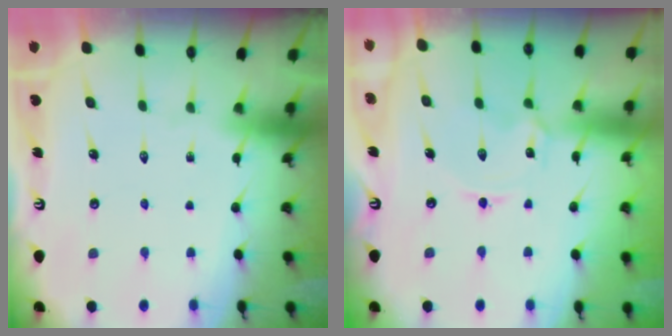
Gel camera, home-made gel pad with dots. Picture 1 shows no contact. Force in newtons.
{"total": 2.4, "press": 2.4, "slide": 0.4}